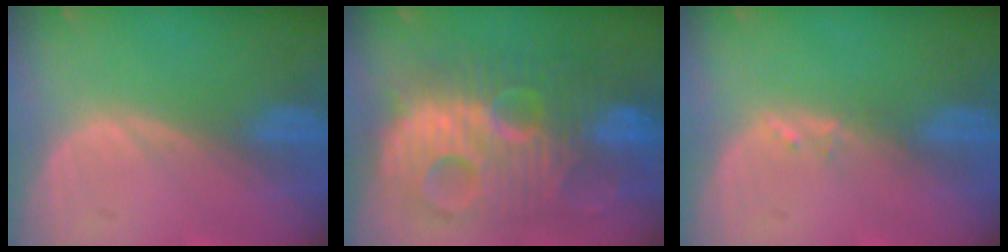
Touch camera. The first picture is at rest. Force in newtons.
{"total": 13.6, "press": 13.5, "slide": 1.2}
{"total": 1.0, "press": 1.0, "slide": 0.2}